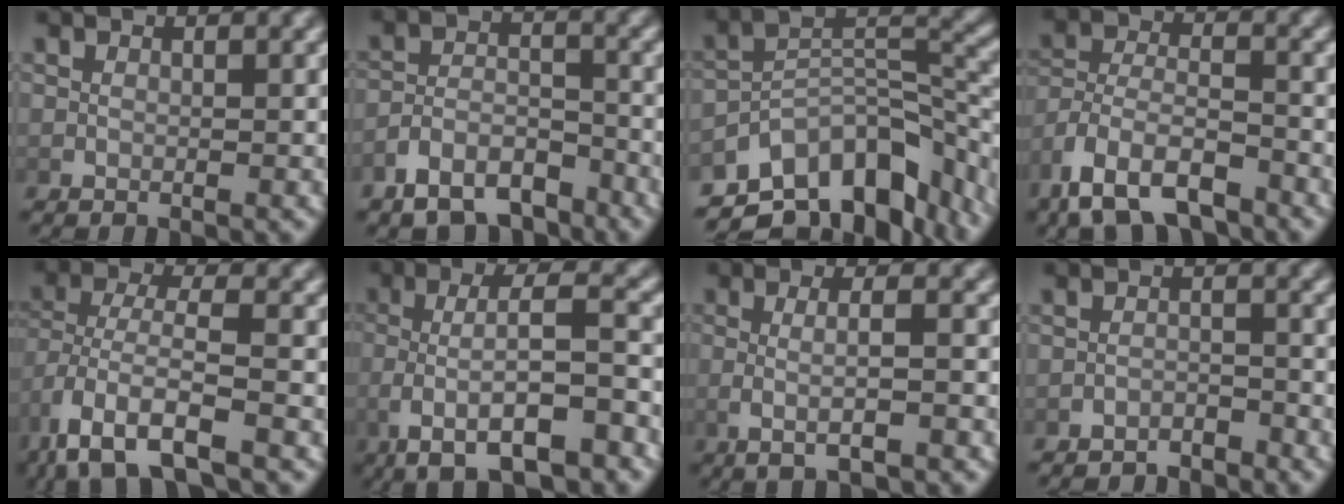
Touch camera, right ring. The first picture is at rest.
{"total": 6.6, "force": [-5.8, 2.8, 1.6], "torque": [-0.014, -0.009, -0.102]}
{"total": 13.4, "force": [-7.1, 7.8, 8.3], "torque": [-0.126, -0.022, -0.102]}
{"total": 6.8, "force": [-4.6, 3.5, 3.6], "torque": [-0.088, -0.035, -0.064]}
{"total": 5.0, "force": [-2.4, 2.2, 3.8], "torque": [-0.099, -0.032, -0.020]}
{"total": 6.7, "force": [-2.2, 2.5, 5.8], "torque": [-0.120, -0.010, -0.025]}
{"total": 3.8, "force": [-0.9, 1.0, 3.5], "torque": [-0.063, 0.001, -0.012]}
{"total": 3.4, "force": [-3.4, 0.6, 0.1], "torque": [0.008, -0.007, -0.058]}